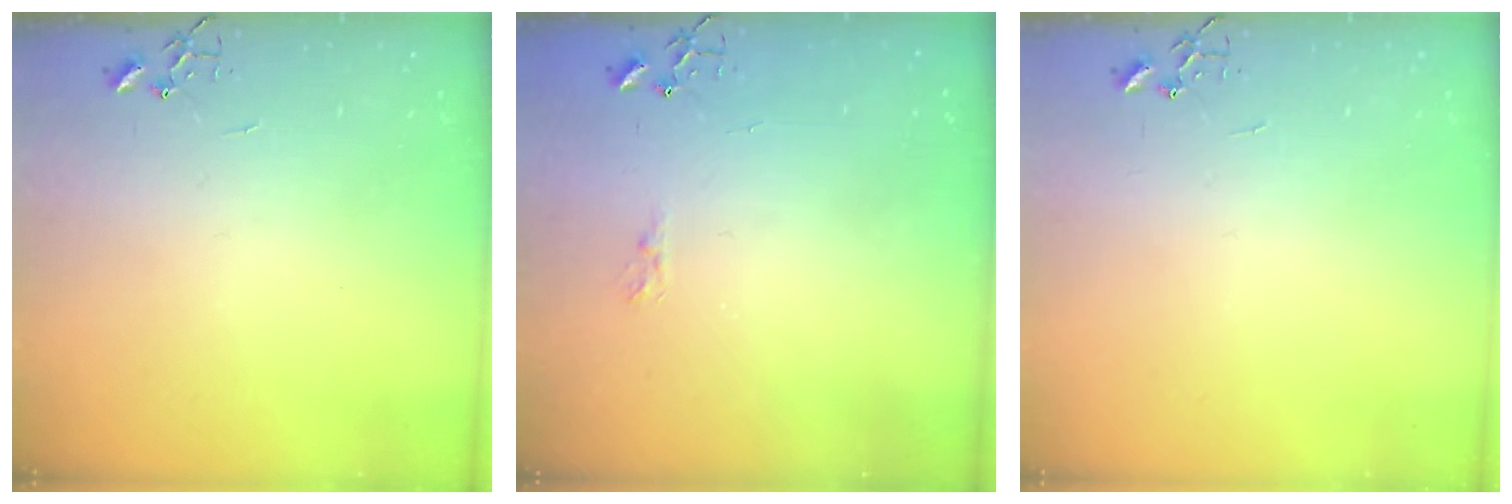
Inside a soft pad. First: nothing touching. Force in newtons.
{"total": 5.1, "press": 5.1, "slide": 0.4}
{"total": 0.0}